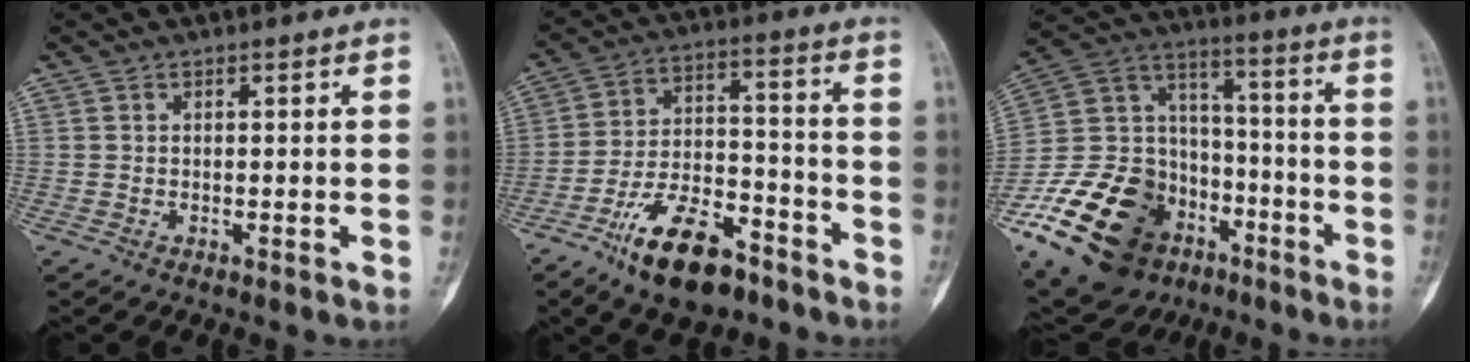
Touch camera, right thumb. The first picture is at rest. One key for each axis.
{"total": 15.7, "fx": -9.9, "fy": 7.1, "fz": 9.8, "tx": -0.156, "ty": 0.072, "tz": -0.172}
{"total": 28.0, "fx": -14.3, "fy": 19.1, "fz": 14.7, "tx": -0.295, "ty": 0.086, "tz": -0.237}